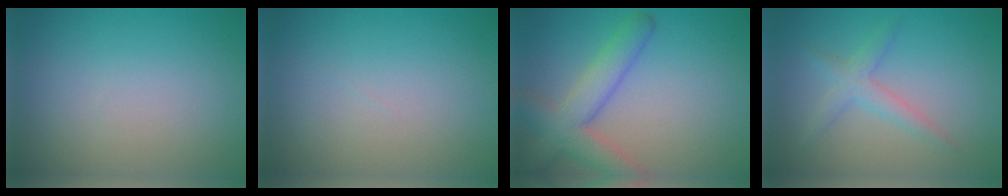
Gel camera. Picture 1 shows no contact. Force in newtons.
{"total": 0.0}
{"total": 5.2, "press": 5.2, "slide": 0.4}
{"total": 2.2, "press": 2.2, "slide": 0.1}